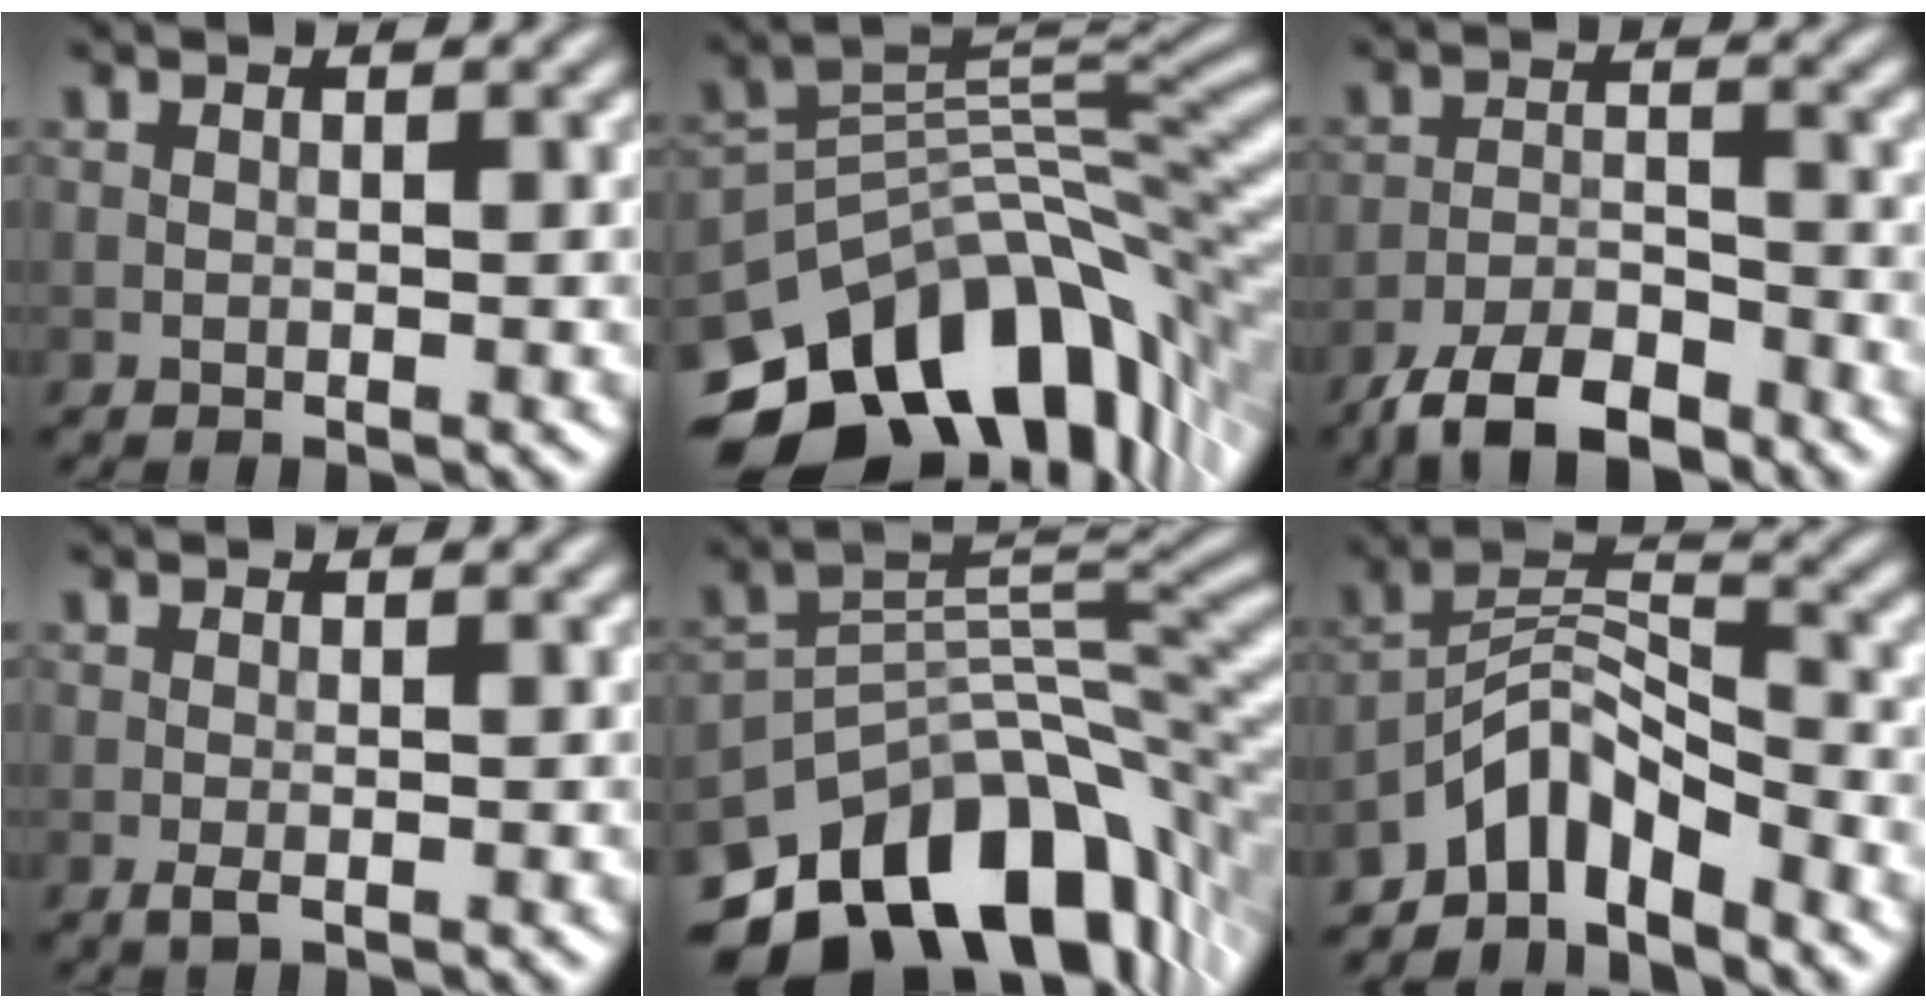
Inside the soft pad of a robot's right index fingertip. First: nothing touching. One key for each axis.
{"total": 13.2, "fx": -6.5, "fy": 7.5, "fz": 8.6, "tx": -0.152, "ty": 0.012, "tz": -0.111}
{"total": 6.3, "fx": -5.2, "fy": 2.1, "fz": 3.0, "tx": -0.046, "ty": -0.006, "tz": -0.102}
{"total": 1.0, "fx": -0.5, "fy": 0.3, "fz": 0.9, "tx": -0.020, "ty": -0.004, "tz": -0.009}
{"total": 13.1, "fx": -7.9, "fy": 7.0, "fz": 7.8, "tx": -0.133, "ty": 0.010, "tz": -0.132}
{"total": 5.9, "fx": -4.5, "fy": 2.3, "fz": 3.0, "tx": -0.040, "ty": 0.005, "tz": -0.093}